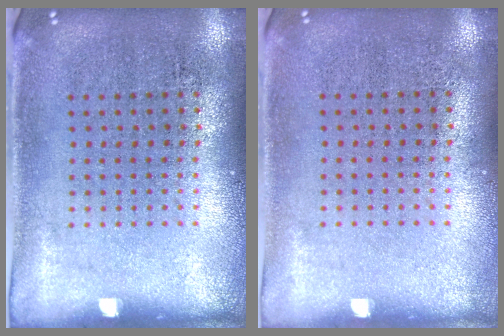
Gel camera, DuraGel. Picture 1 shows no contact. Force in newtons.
{"total": 0.0}